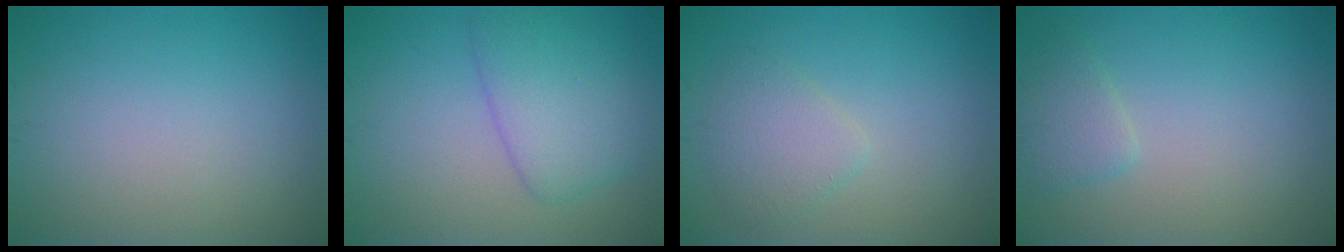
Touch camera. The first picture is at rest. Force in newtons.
{"total": 4.9, "press": 4.9, "slide": 0.1}
{"total": 2.5, "press": 2.5, "slide": 0.2}
{"total": 1.9, "press": 1.9, "slide": 0.2}